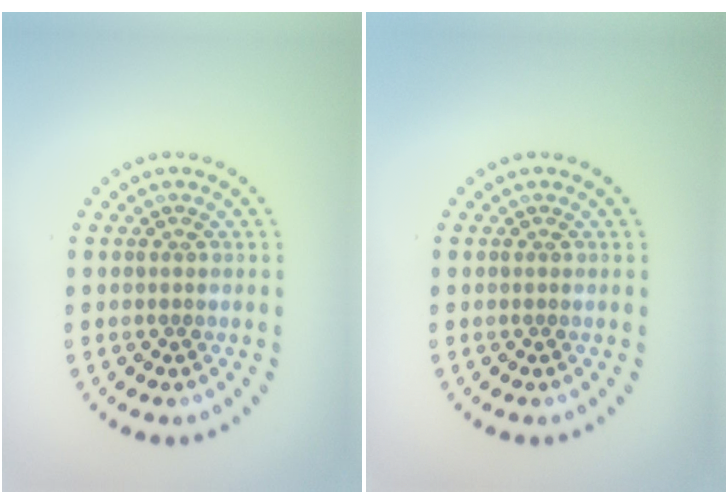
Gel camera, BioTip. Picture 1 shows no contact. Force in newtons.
{"total": 0.0}